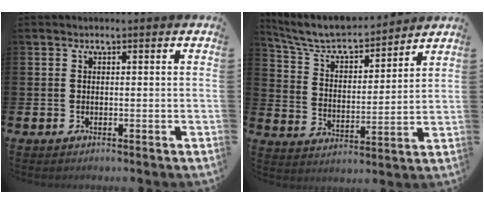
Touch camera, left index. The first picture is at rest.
{"total": 5.9, "force": [5.6, 0.8, 1.6], "torque": [-0.055, -0.041, 0.094]}